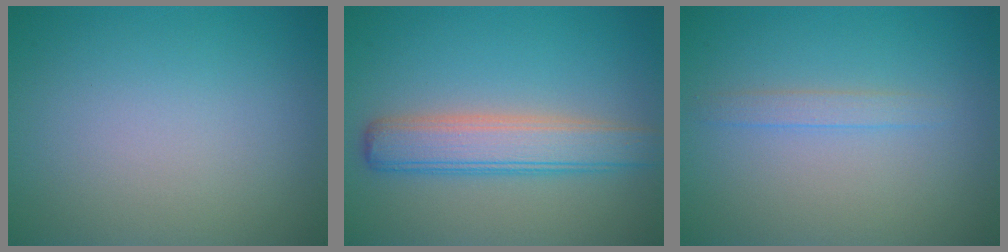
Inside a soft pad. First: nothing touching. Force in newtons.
{"total": 4.7, "press": 4.7, "slide": 0.3}
{"total": 1.1, "press": 1.1, "slide": 0.0}